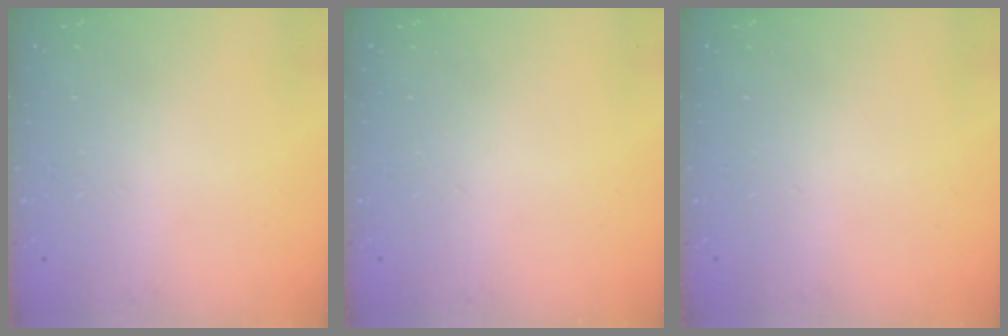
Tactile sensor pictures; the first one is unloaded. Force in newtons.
{"total": 0.0}
{"total": 0.0}